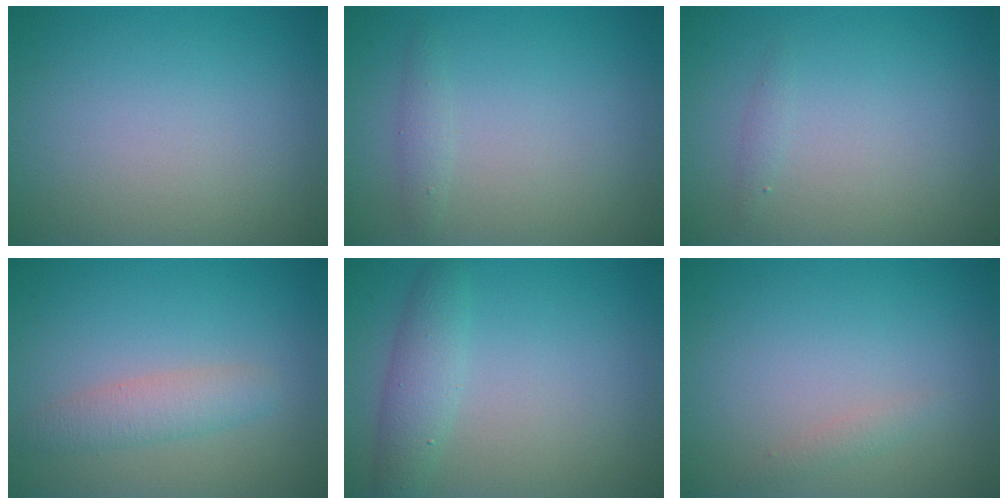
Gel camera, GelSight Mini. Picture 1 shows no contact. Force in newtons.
{"total": 1.1, "press": 1.1, "slide": 0.0}
{"total": 0.6, "press": 0.6, "slide": 0.0}
{"total": 2.5, "press": 2.5, "slide": 0.1}
{"total": 2.7, "press": 2.7, "slide": 0.1}
{"total": 0.8, "press": 0.8, "slide": 0.0}